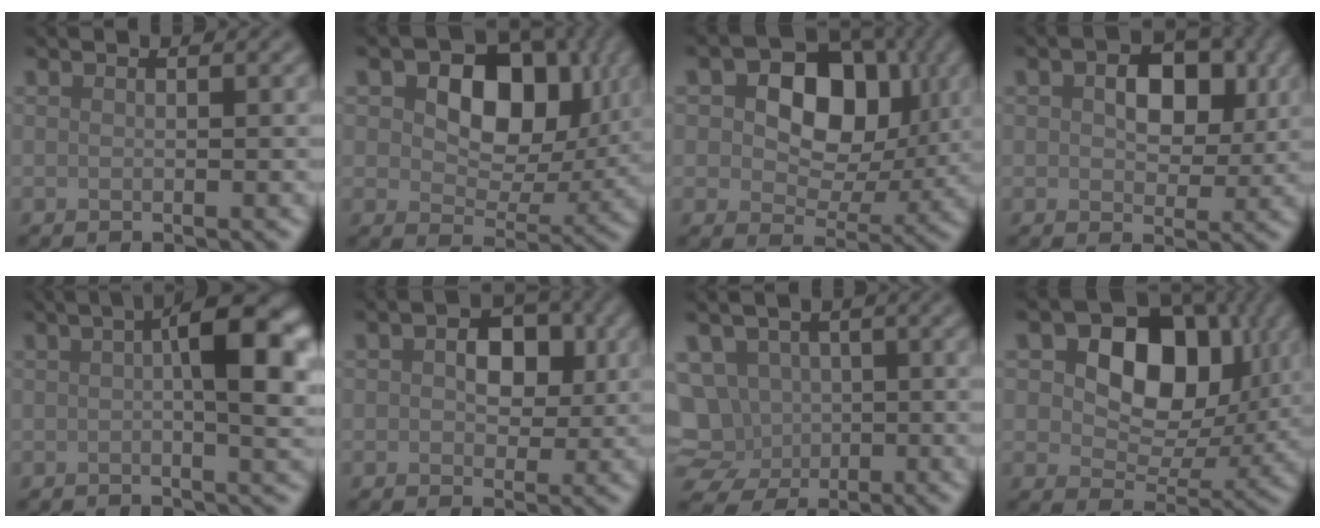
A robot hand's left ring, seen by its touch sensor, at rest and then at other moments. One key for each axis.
{"total": 8.3, "fx": 2.2, "fy": 5.6, "fz": 5.8, "tx": -0.098, "ty": -0.002, "tz": 0.041}
{"total": 8.7, "fx": 2.0, "fy": 6.0, "fz": 6.0, "tx": -0.095, "ty": 0.006, "tz": 0.030}
{"total": 4.4, "fx": 0.9, "fy": 3.0, "fz": 3.2, "tx": -0.060, "ty": 0.001, "tz": 0.017}
{"total": 6.4, "fx": 0.9, "fy": 1.3, "fz": 6.2, "tx": -0.081, "ty": 0.014, "tz": 0.018}
{"total": 3.1, "fx": 0.3, "fy": 2.2, "fz": 2.1, "tx": -0.041, "ty": 0.004, "tz": 0.007}
{"total": 7.9, "fx": -1.6, "fy": 7.2, "fz": 2.8, "tx": -0.062, "ty": -0.004, "tz": -0.028}
{"total": 9.8, "fx": 2.7, "fy": 6.7, "fz": 6.6, "tx": -0.107, "ty": 0.005, "tz": 0.042}